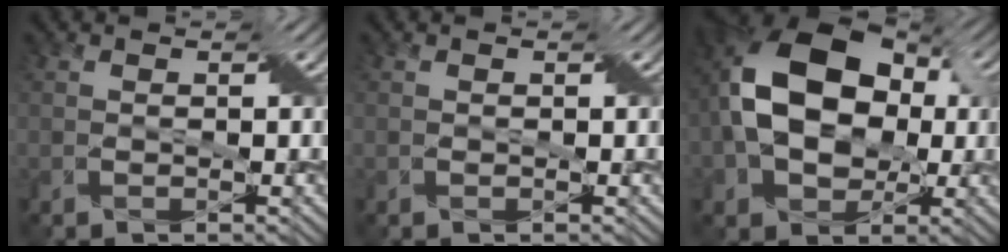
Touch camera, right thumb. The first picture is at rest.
{"total": 0.0}
{"total": 17.4, "force": [0.9, 12.2, 12.4], "torque": [-0.223, 0.009, 0.010]}